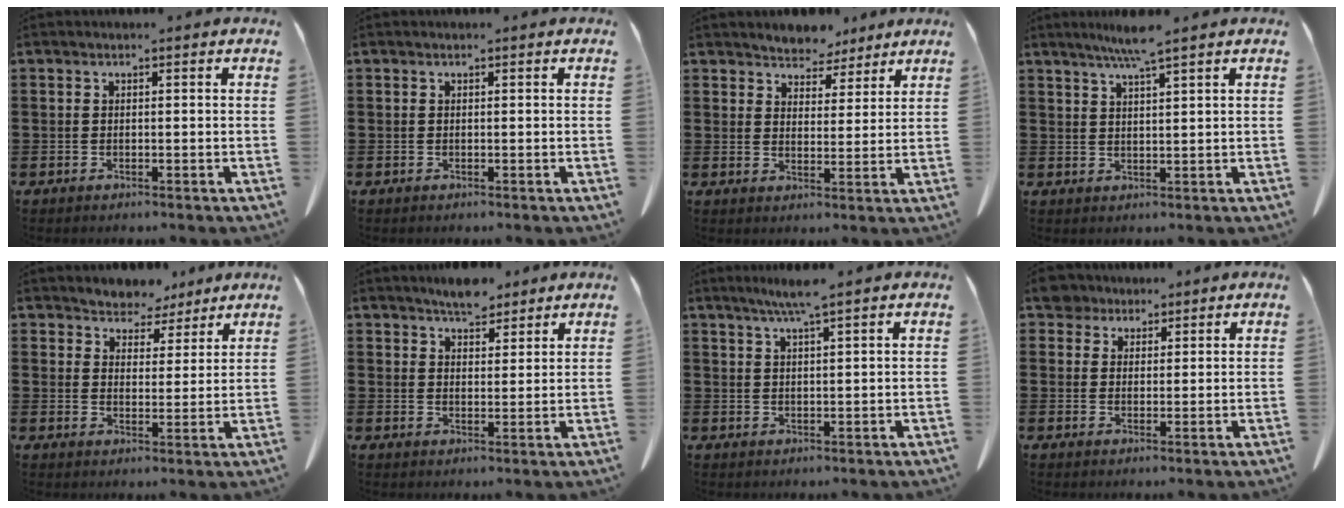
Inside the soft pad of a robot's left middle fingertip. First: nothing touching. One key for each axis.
{"total": 0.0}
{"total": 4.7, "fx": 4.4, "fy": 1.5, "fz": -0.3, "tx": -0.015, "ty": -0.016, "tz": 0.083}
{"total": 4.0, "fx": 3.1, "fy": -0.5, "fz": 2.4, "tx": -0.055, "ty": -0.005, "tz": 0.054}
{"total": 4.8, "fx": 4.6, "fy": 1.6, "fz": -0.4, "tx": -0.016, "ty": -0.023, "tz": 0.084}
{"total": 4.7, "fx": 4.4, "fy": 1.2, "fz": 0.8, "tx": -0.019, "ty": -0.014, "tz": 0.083}
{"total": 3.6, "fx": 2.8, "fy": -0.5, "fz": 2.3, "tx": -0.050, "ty": -0.002, "tz": 0.049}
{"total": 4.0, "fx": 3.3, "fy": 2.0, "fz": 0.9, "tx": -0.025, "ty": 0.002, "tz": 0.062}